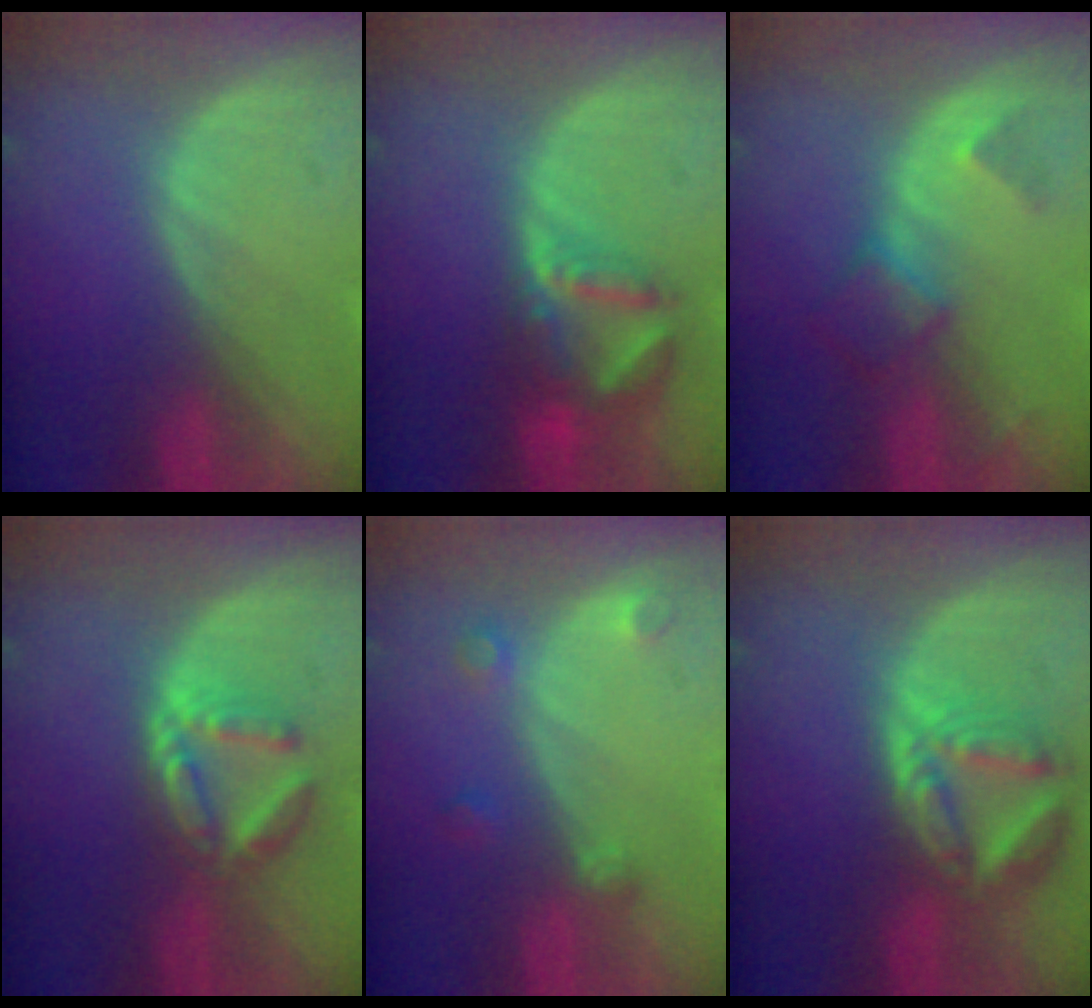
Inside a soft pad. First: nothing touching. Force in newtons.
{"total": 6.9, "press": 6.3, "slide": 2.9}
{"total": 4.8, "press": 4.3, "slide": 2.1}
{"total": 5.5, "press": 5.4, "slide": 1.1}
{"total": 2.7, "press": 2.6, "slide": 0.5}
{"total": 8.0, "press": 7.1, "slide": 3.8}